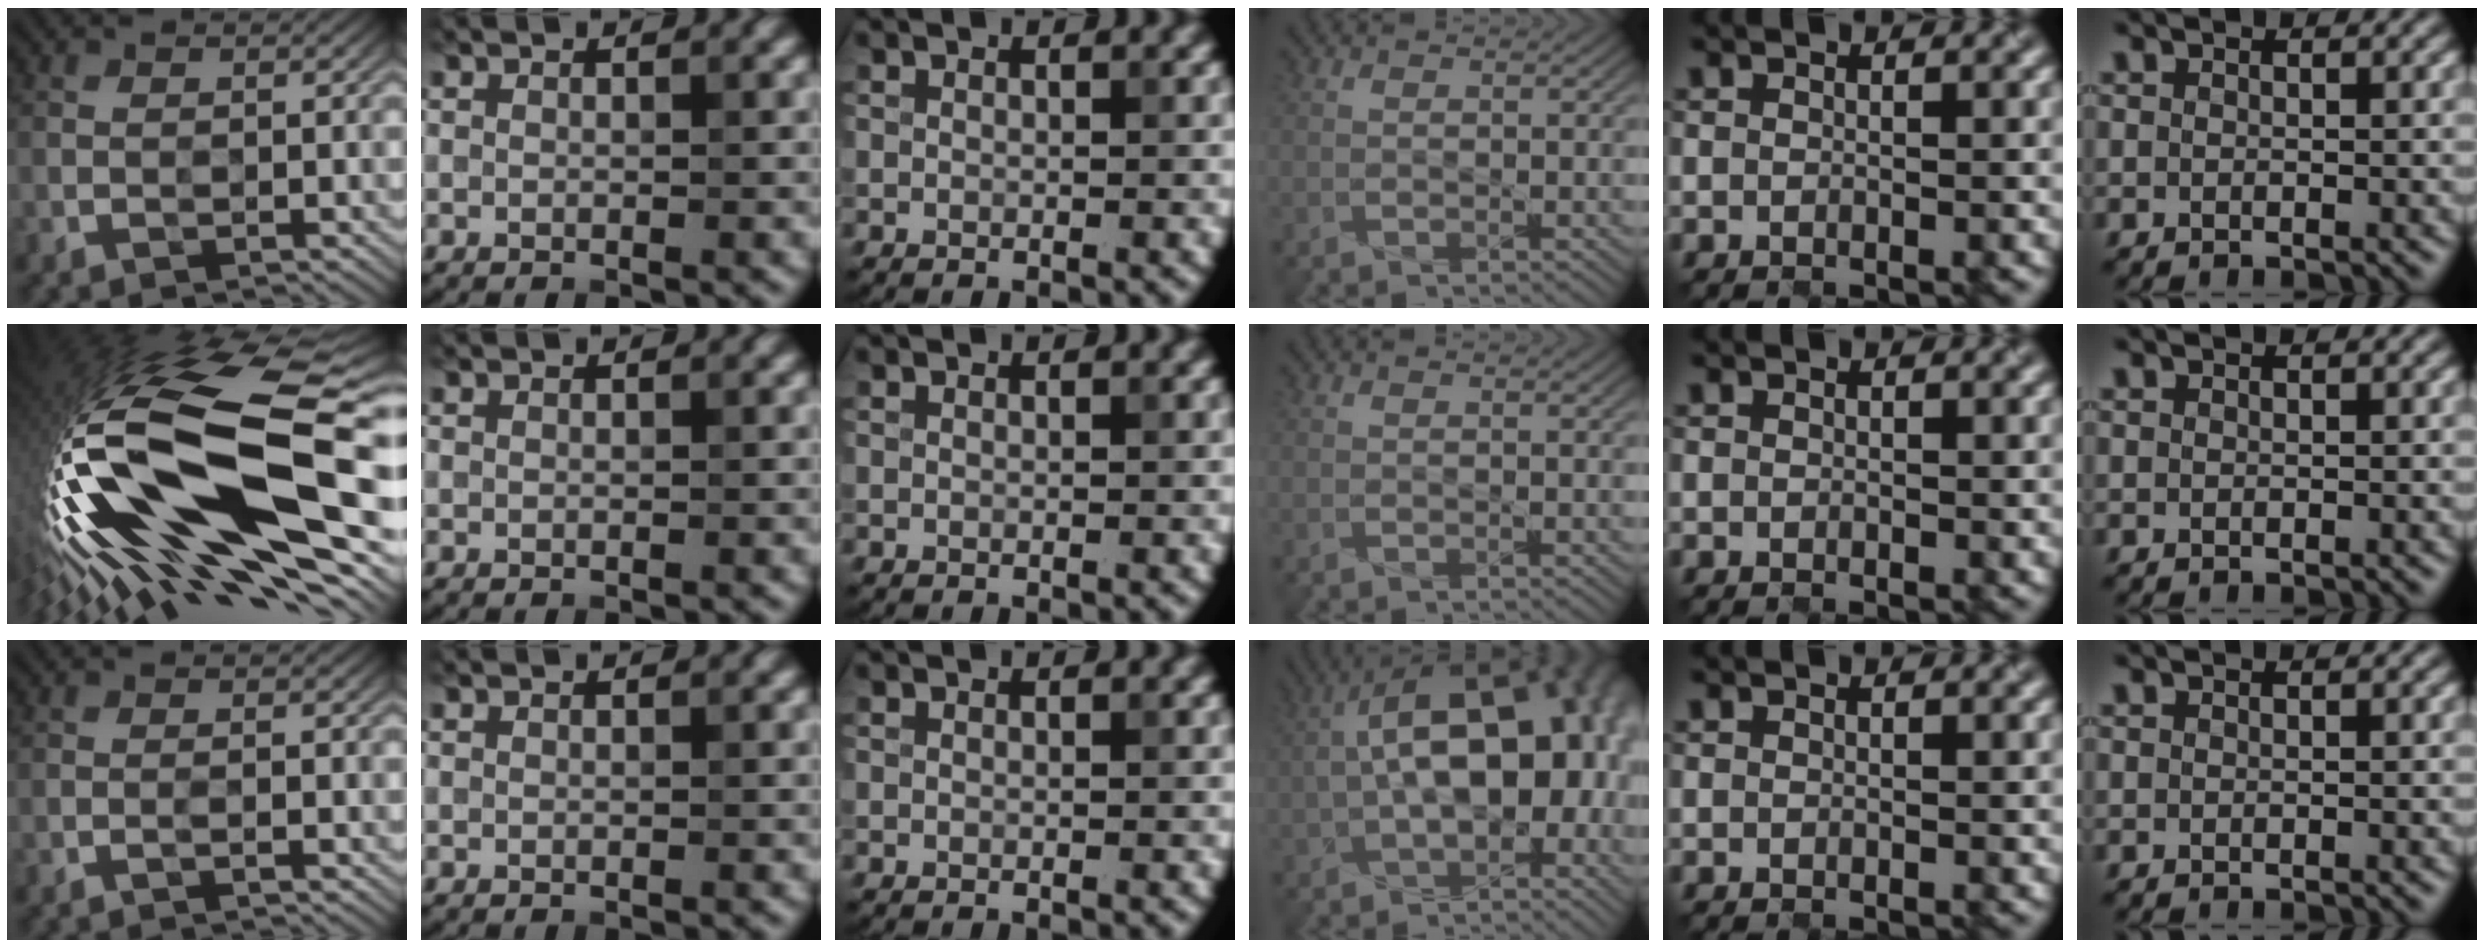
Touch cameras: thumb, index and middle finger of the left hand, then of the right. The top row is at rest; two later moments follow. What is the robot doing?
{"motion": "open", "object": "pencil case"}